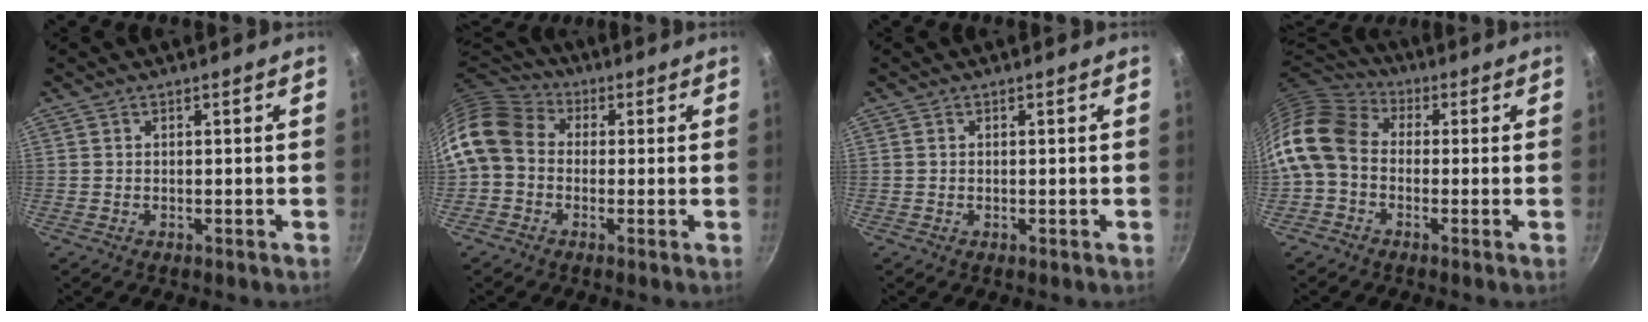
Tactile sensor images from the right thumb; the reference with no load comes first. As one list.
[{"total": 12.6, "force": [0.2, 10.1, 7.4], "torque": [-0.131, 0.031, -0.017]}, {"total": 0.0}, {"total": 15.0, "force": [-1.0, 11.5, 9.5], "torque": [-0.193, 0.040, -0.041]}]